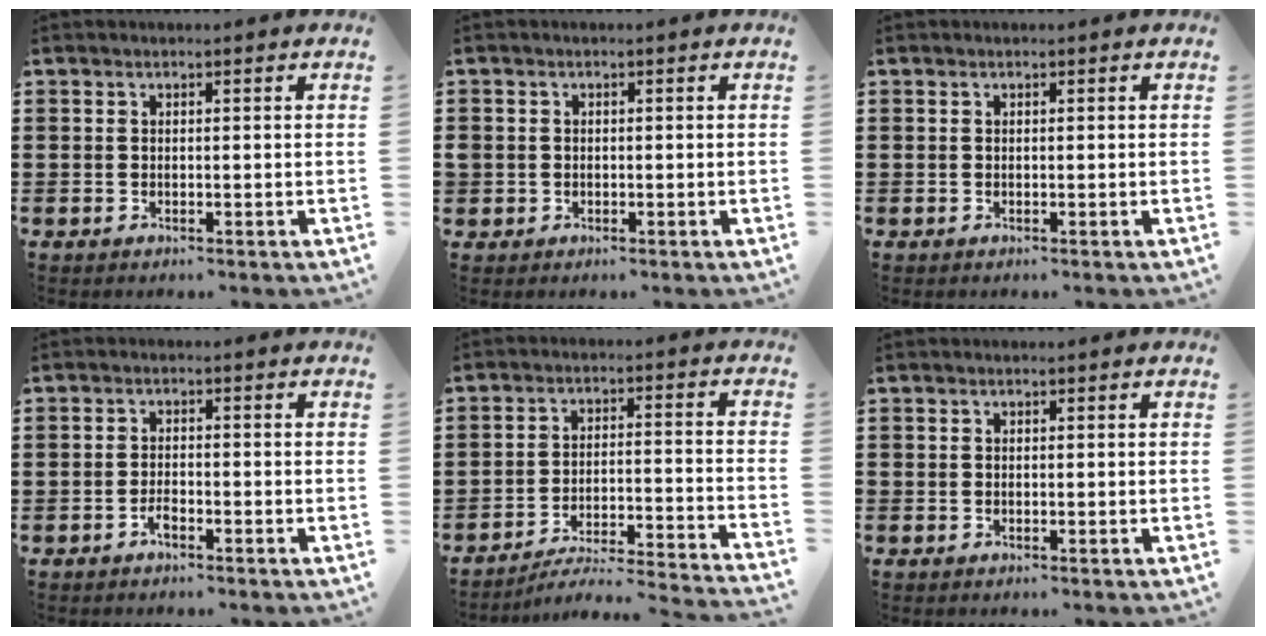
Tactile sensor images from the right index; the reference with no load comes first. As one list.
[{"total": 1.0, "force": [-0.3, 1.0, 0.1], "torque": [-0.003, 0.003, -0.008]}, {"total": 0.0}, {"total": 1.8, "force": [-1.3, 0.6, 1.1], "torque": [-0.023, -0.001, -0.025]}, {"total": 3.9, "force": [-3.6, -0.1, 1.5], "torque": [-0.040, -0.020, -0.081]}, {"total": 0.0}]